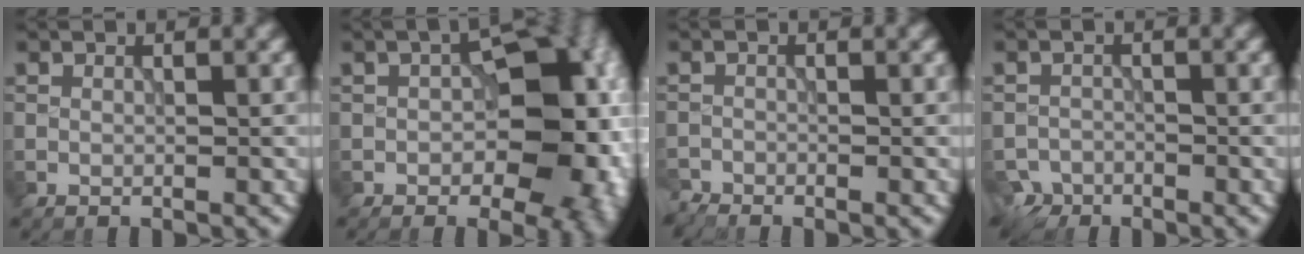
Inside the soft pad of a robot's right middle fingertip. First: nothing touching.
{"total": 13.6, "force": [-1.7, 8.5, 10.5], "torque": [-0.092, 0.002, -0.012]}
{"total": 1.6, "force": [-1.6, 0.0, -0.2], "torque": [-0.002, -0.003, -0.033]}
{"total": 2.1, "force": [-1.9, 0.9, -0.2], "torque": [0.007, 0.000, -0.037]}